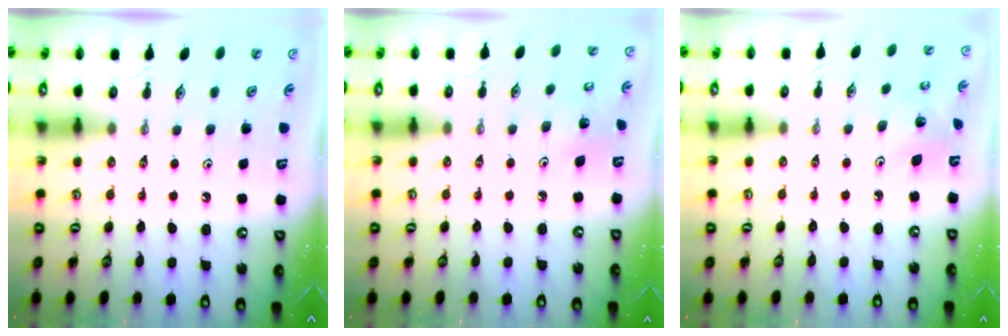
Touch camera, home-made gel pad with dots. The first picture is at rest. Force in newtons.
{"total": 3.8, "press": 3.8, "slide": 0.3}
{"total": 4.5, "press": 4.5, "slide": 0.2}